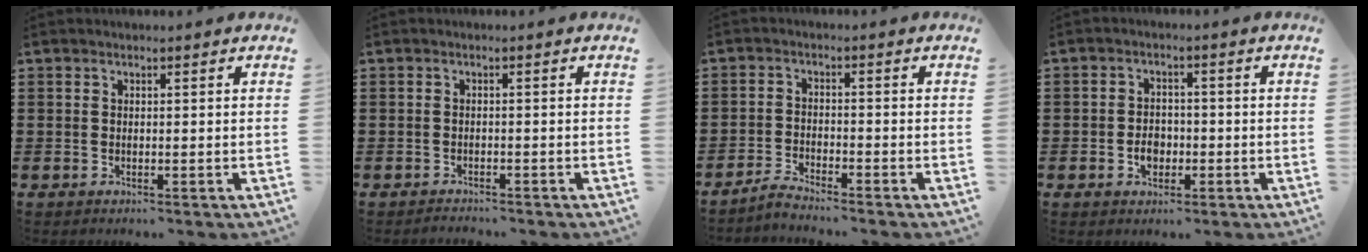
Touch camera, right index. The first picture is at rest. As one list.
[{"total": 1.1, "force": [-1.1, 0.1, 0.0], "torque": [-0.004, 0.002, -0.023]}, {"total": 2.2, "force": [-2.2, -0.1, 0.2], "torque": [-0.007, 0.008, -0.045]}, {"total": 3.3, "force": [-1.0, 2.5, 1.9], "torque": [-0.032, -0.001, -0.022]}]